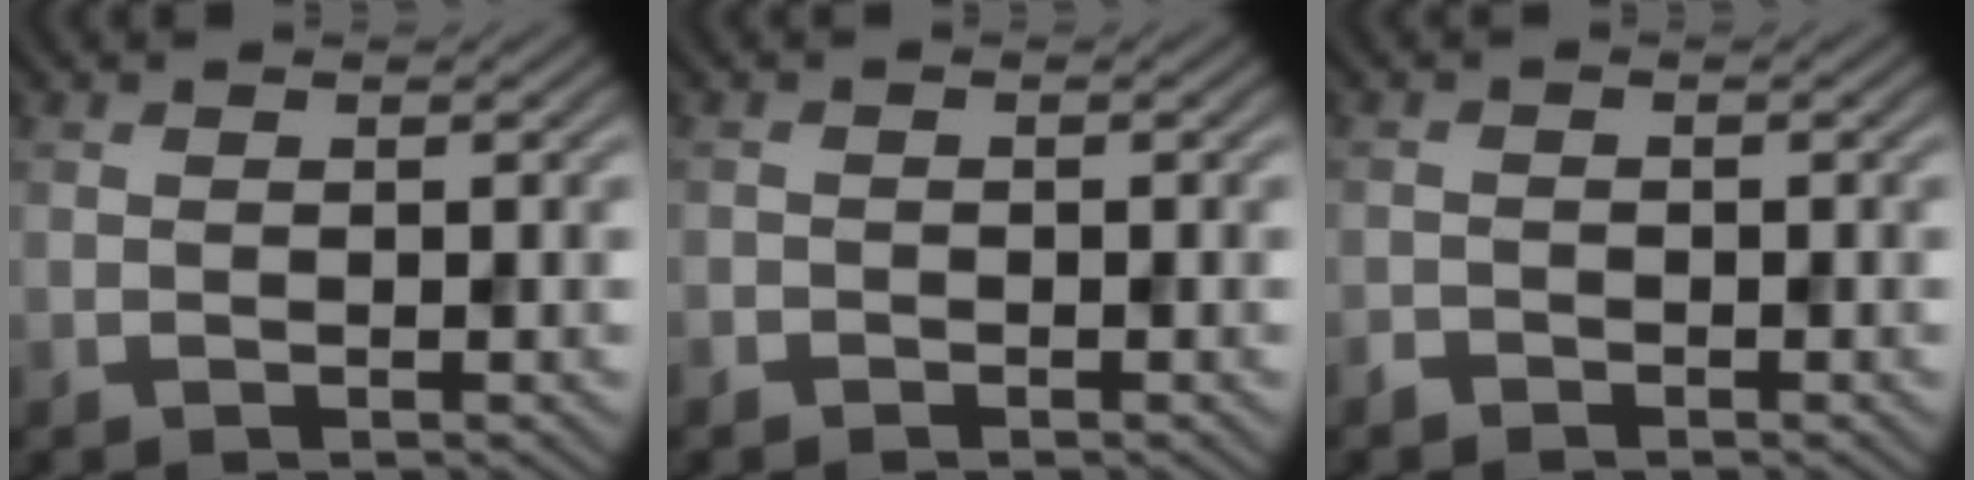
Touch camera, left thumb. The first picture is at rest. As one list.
[{"total": 0.9, "force": [-0.7, 0.5, 0.0], "torque": [0.000, -0.002, -0.015]}, {"total": 0.9, "force": [-0.8, 0.4, 0.1], "torque": [-0.002, -0.001, -0.018]}]